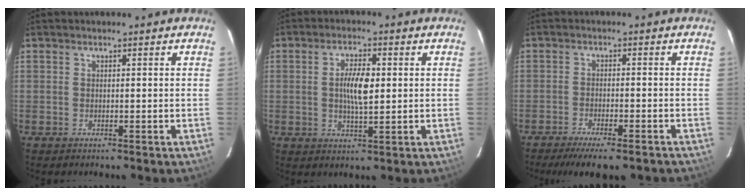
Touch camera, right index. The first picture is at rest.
{"total": 6.2, "force": [0.6, 2.2, 5.8], "torque": [-0.104, 0.003, 0.011]}
{"total": 10.7, "force": [-8.6, 2.2, 5.8], "torque": [-0.124, -0.029, -0.132]}